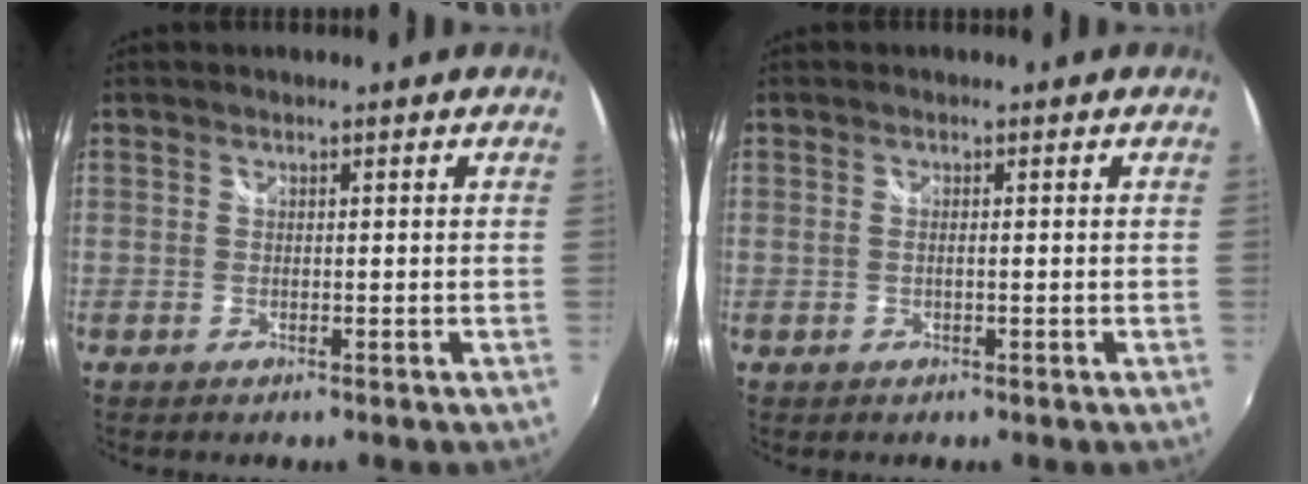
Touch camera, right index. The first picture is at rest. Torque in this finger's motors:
{"motor_torque": [0.05, 0.17, -0.03, -0.01]}